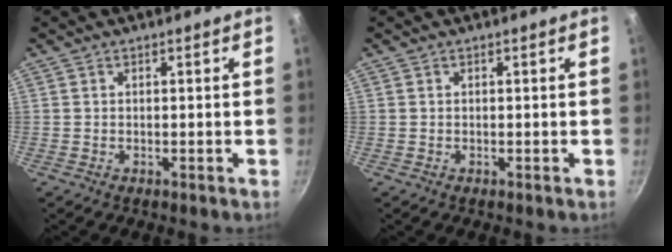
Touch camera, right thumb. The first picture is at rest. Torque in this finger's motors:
{"motor_torque": [-0.12, -0.13, 0.04, 0.02, 0.01]}